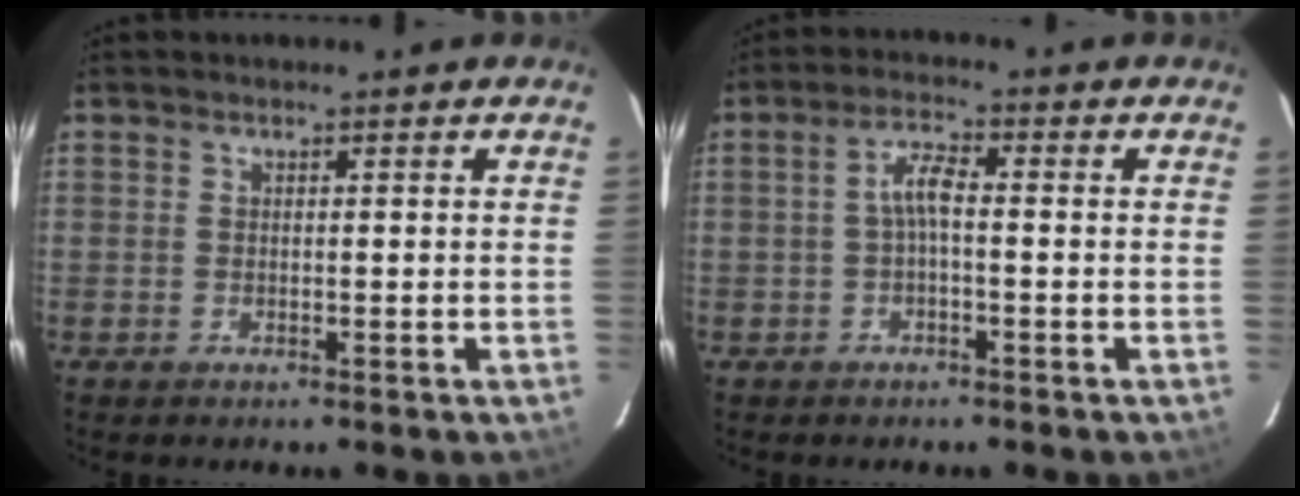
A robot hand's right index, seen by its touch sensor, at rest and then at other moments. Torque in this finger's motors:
{"motor_torque": [0.67, 0.26, 0.35, 0.08]}